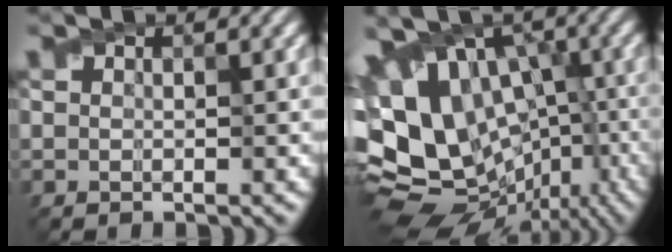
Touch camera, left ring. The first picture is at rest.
{"total": 15.3, "force": [-0.1, 11.7, 9.8], "torque": [-0.174, -0.009, 0.031]}